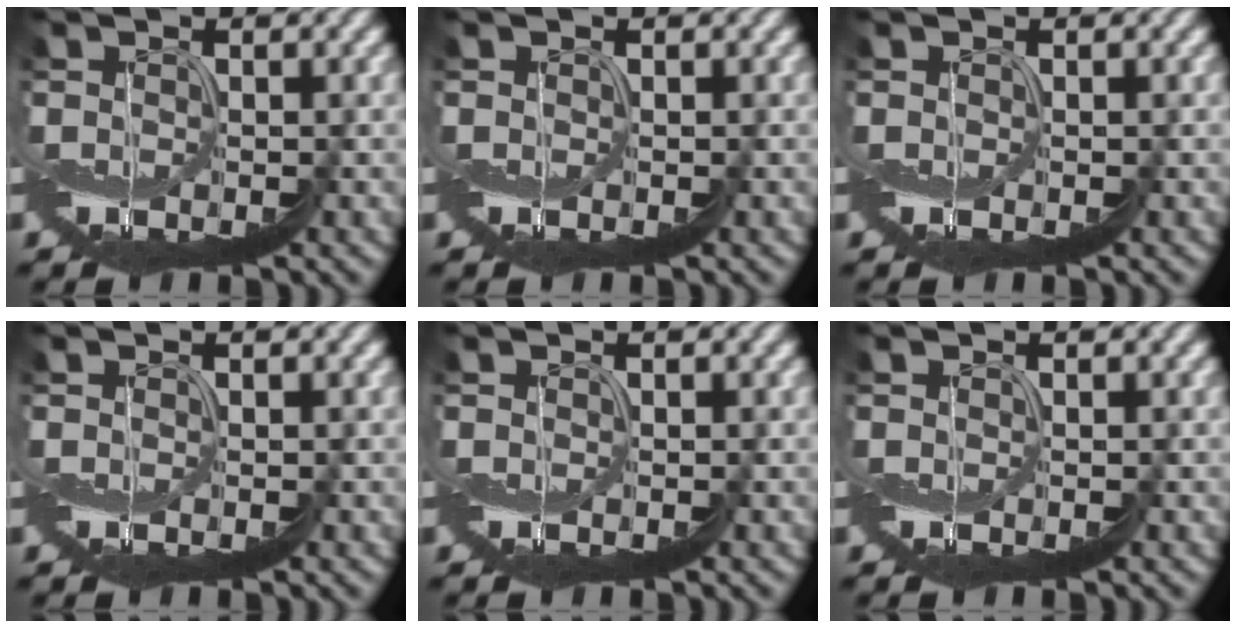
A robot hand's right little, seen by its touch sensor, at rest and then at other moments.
{"total": 0.0}
{"total": 0.0}
{"total": 0.0}
{"total": 0.0}
{"total": 0.0}